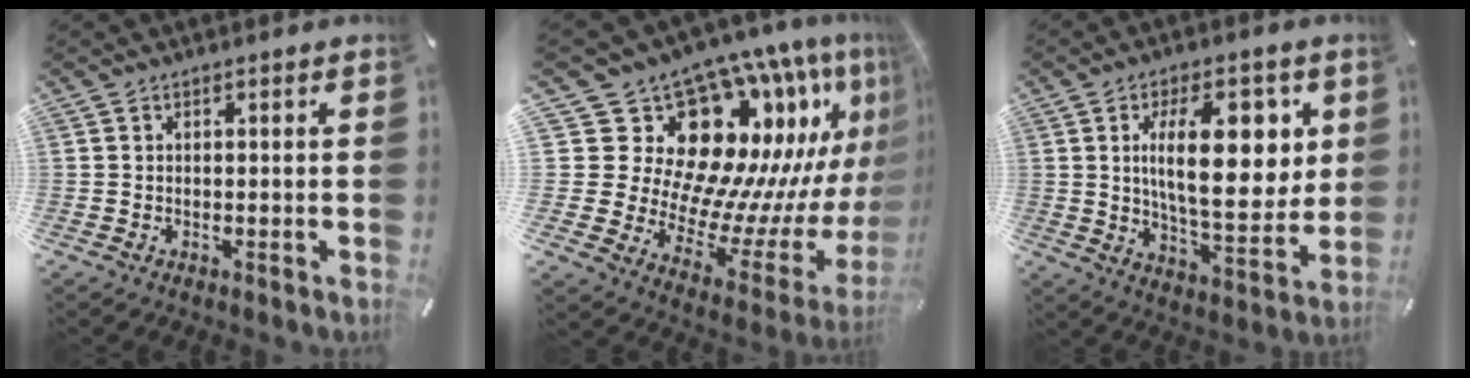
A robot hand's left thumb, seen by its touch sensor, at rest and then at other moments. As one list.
[{"total": 22.0, "force": [13.0, 12.3, 12.7], "torque": [-0.186, -0.185, 0.258]}, {"total": 18.8, "force": [4.7, 8.4, 16.1], "torque": [-0.251, -0.002, 0.071]}]